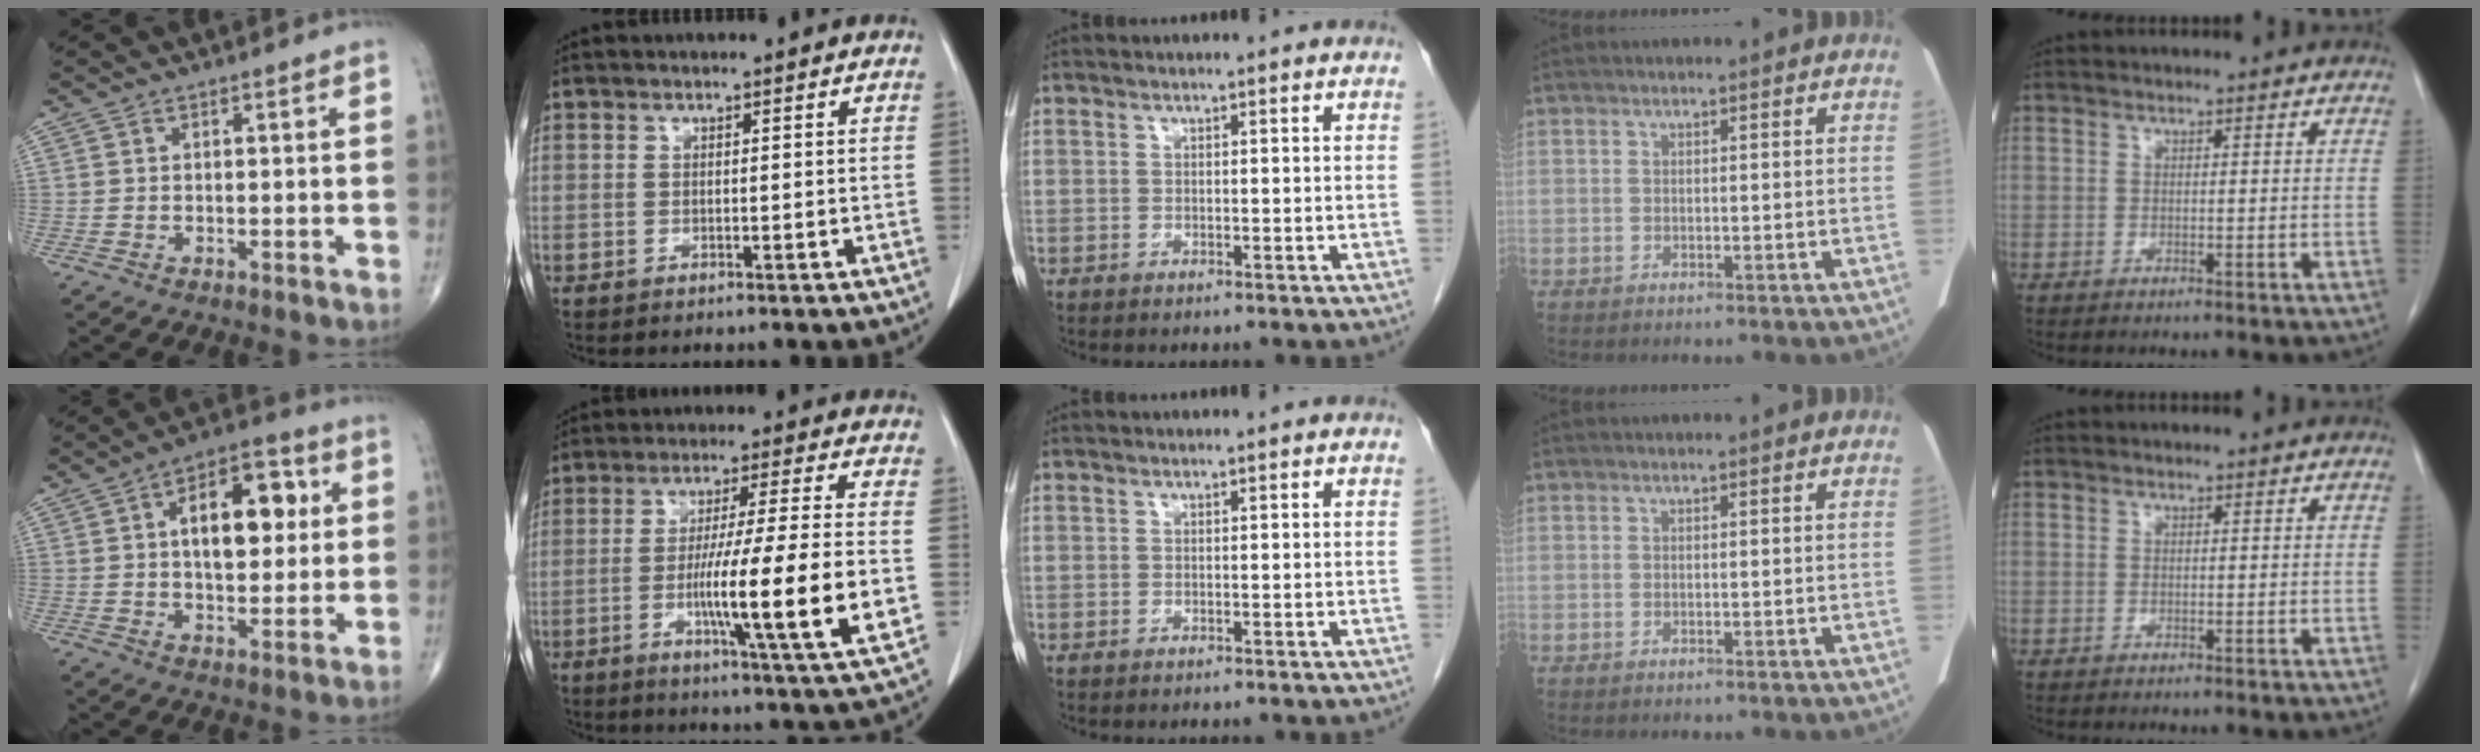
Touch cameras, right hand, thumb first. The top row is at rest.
{"thumb": {"total": 14.4, "force": [3.0, 7.7, 11.9], "torque": [-0.147, 0.009, 0.040]}, "index": {"total": 16.6, "force": [-3.3, -0.6, 16.3], "torque": [-0.264, -0.017, -0.058]}}